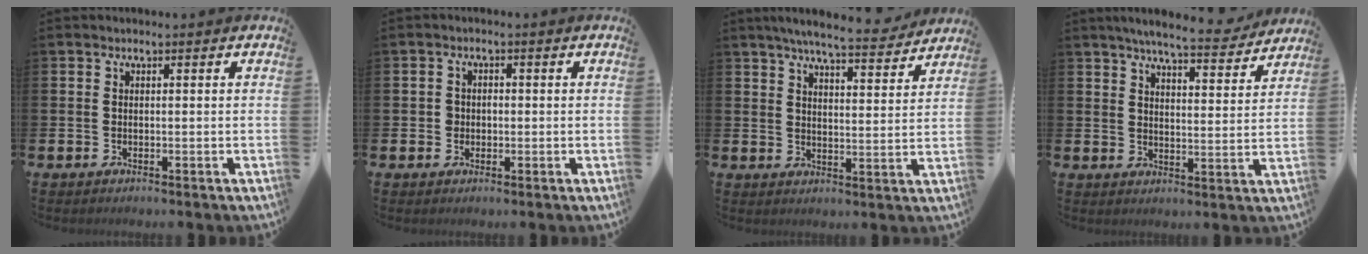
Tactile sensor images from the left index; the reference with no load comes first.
{"total": 1.7, "force": [-0.1, 1.6, 0.5], "torque": [-0.003, 0.006, -0.007]}
{"total": 6.9, "force": [6.4, 0.5, 2.5], "torque": [-0.048, -0.039, 0.108]}
{"total": 6.7, "force": [6.3, 0.5, 2.3], "torque": [-0.044, -0.038, 0.106]}